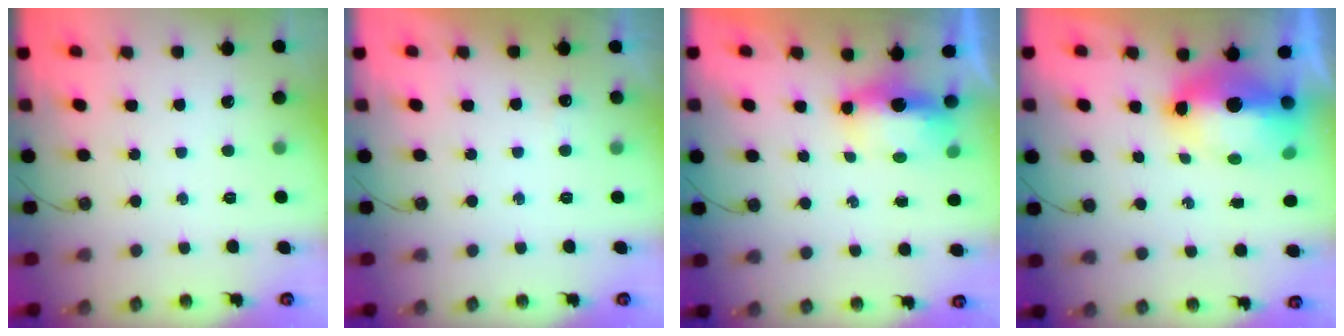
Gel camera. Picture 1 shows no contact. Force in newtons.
{"total": 3.3, "press": 3.2, "slide": 0.7}
{"total": 6.7, "press": 6.6, "slide": 1.0}
{"total": 13.3, "press": 13.2, "slide": 1.8}